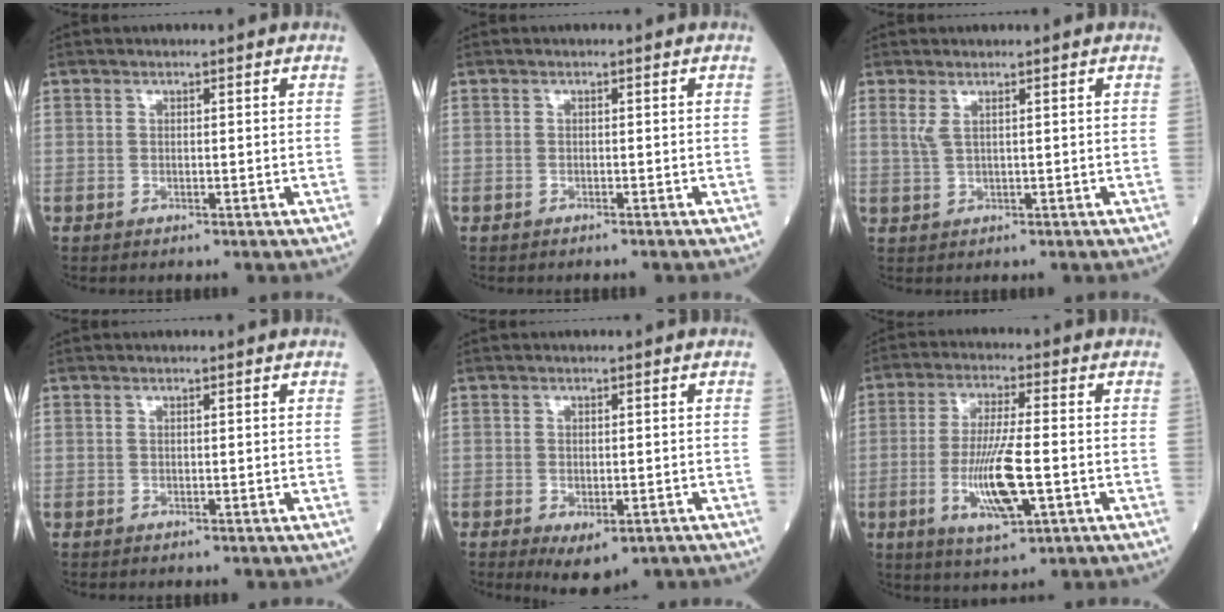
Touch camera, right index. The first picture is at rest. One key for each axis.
{"total": 1.0, "fx": -0.9, "fy": -0.1, "fz": 0.4, "tx": -0.006, "ty": 0.001, "tz": -0.009}
{"total": 1.6, "fx": 0.8, "fy": 0.1, "fz": 1.3, "tx": -0.040, "ty": 0.004, "tz": 0.021}
{"total": 0.0}
{"total": 4.6, "fx": -2.5, "fy": 1.9, "fz": 3.3, "tx": -0.047, "ty": -0.008, "tz": -0.027}
{"total": 10.0, "fx": -2.6, "fy": 1.3, "fz": 9.6, "tx": -0.190, "ty": -0.012, "tz": -0.044}